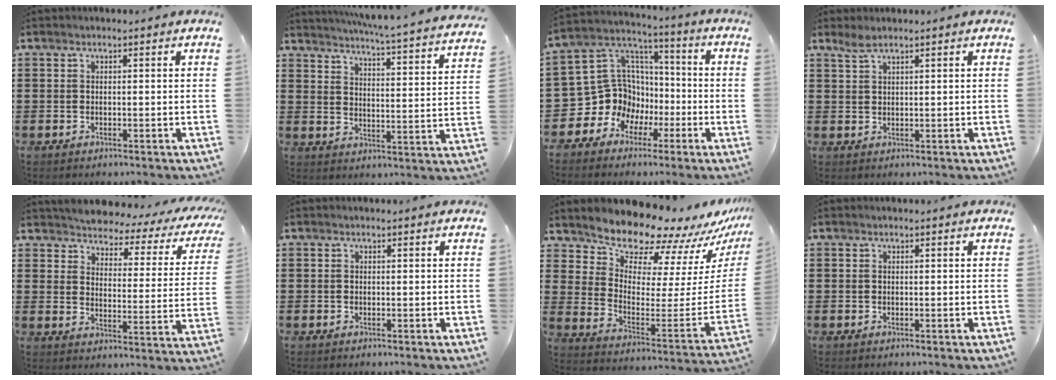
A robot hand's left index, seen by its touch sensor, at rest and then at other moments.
{"total": 4.7, "force": [4.3, -1.0, 1.6], "torque": [-0.044, -0.047, 0.064]}
{"total": 11.3, "force": [-2.6, 10.7, 2.5], "torque": [-0.095, -0.011, -0.041]}
{"total": 1.9, "force": [1.5, 0.4, 1.1], "torque": [-0.025, 0.001, 0.029]}
{"total": 3.1, "force": [3.1, 0.5, 0.5], "torque": [-0.035, -0.029, 0.044]}
{"total": 0.0}
{"total": 10.2, "force": [10.0, 2.0, 0.6], "torque": [-0.034, -0.113, 0.171]}
{"total": 0.0}